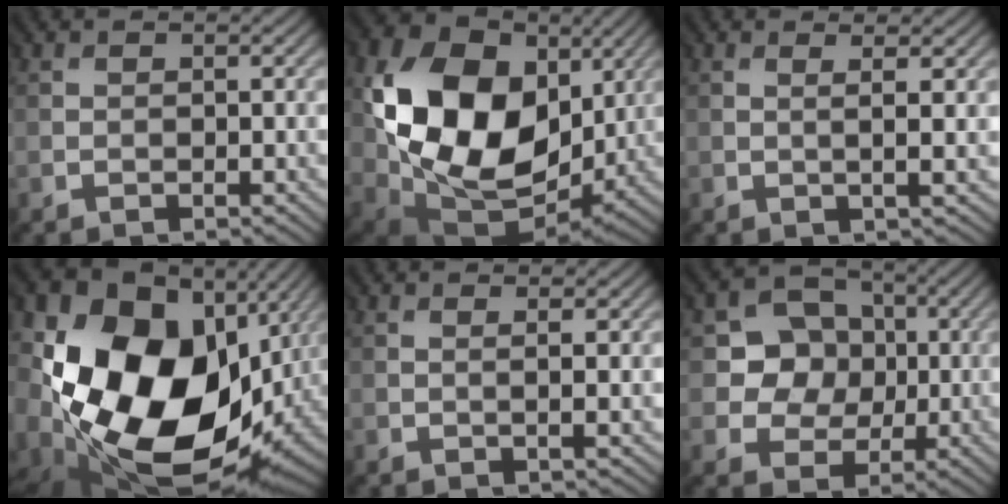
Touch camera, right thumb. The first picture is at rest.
{"total": 17.7, "force": [3.0, 13.1, 11.5], "torque": [-0.243, -0.016, 0.067]}
{"total": 1.8, "force": [0.6, 0.2, 1.7], "torque": [-0.030, 0.006, 0.007]}
{"total": 21.4, "force": [-0.7, 15.5, 14.7], "torque": [-0.350, -0.041, 0.023]}
{"total": 1.2, "force": [0.5, 0.2, 1.0], "torque": [-0.020, 0.004, 0.005]}
{"total": 6.2, "force": [0.9, 5.8, 2.1], "torque": [-0.037, 0.005, 0.002]}